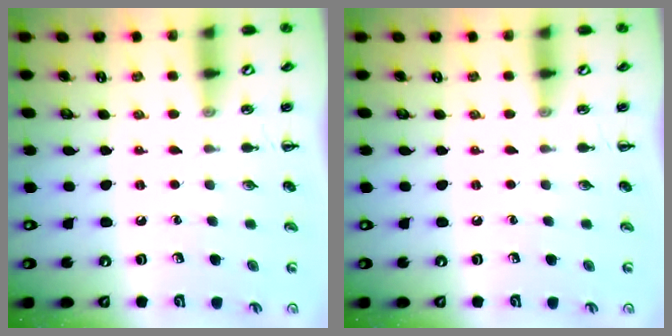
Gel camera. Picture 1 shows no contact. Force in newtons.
{"total": 0.0}